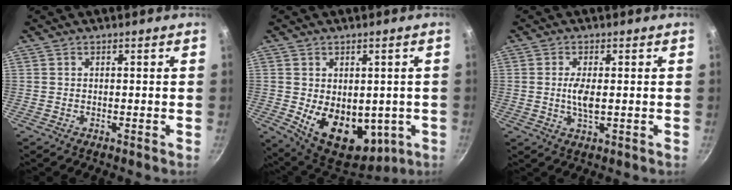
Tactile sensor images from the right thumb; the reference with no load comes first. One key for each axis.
{"total": 16.1, "fx": -2.3, "fy": 10.6, "fz": 11.8, "tx": -0.145, "ty": -0.025, "tz": -0.005}
{"total": 4.0, "fx": 0.1, "fy": 1.4, "fz": 3.7, "tx": -0.079, "ty": -0.003, "tz": 0.001}